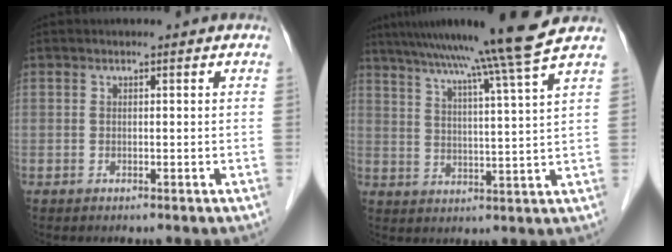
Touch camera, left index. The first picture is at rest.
{"total": 14.9, "force": [12.2, -3.5, 7.7], "torque": [-0.125, -0.026, 0.171]}